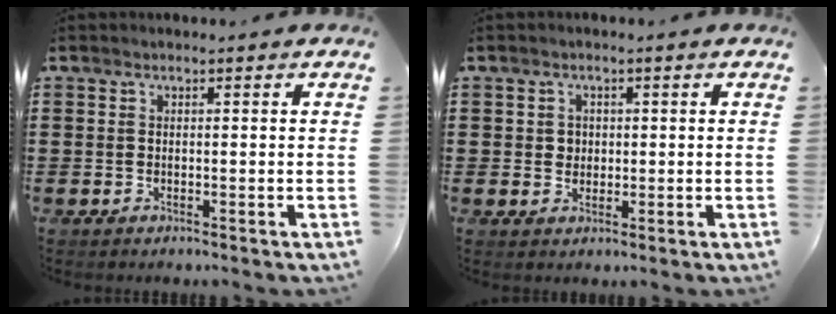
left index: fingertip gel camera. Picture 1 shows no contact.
{"total": 2.4, "force": [0.5, 2.3, 0.7], "torque": [-0.024, 0.010, 0.007]}